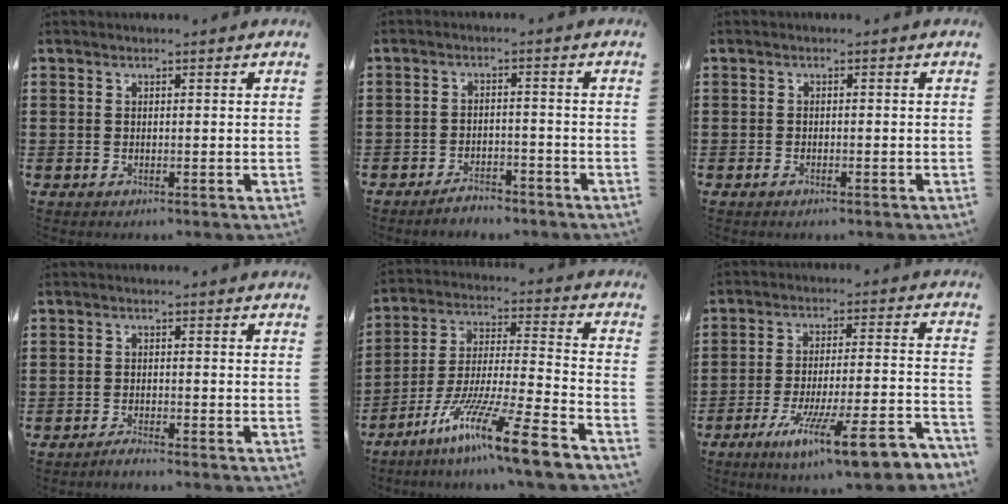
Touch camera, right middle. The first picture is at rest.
{"total": 3.2, "force": [-3.0, 0.7, 0.7], "torque": [-0.015, 0.006, -0.062]}
{"total": 0.8, "force": [-0.6, 0.3, 0.5], "torque": [-0.012, -0.005, -0.009]}
{"total": 1.5, "force": [-1.4, 0.0, 0.5], "torque": [-0.010, -0.002, -0.026]}
{"total": 13.8, "force": [-10.5, -0.3, 8.9], "torque": [-0.158, 0.011, -0.200]}
{"total": 12.6, "force": [-9.0, 1.3, 8.7], "torque": [-0.147, 0.015, -0.161]}